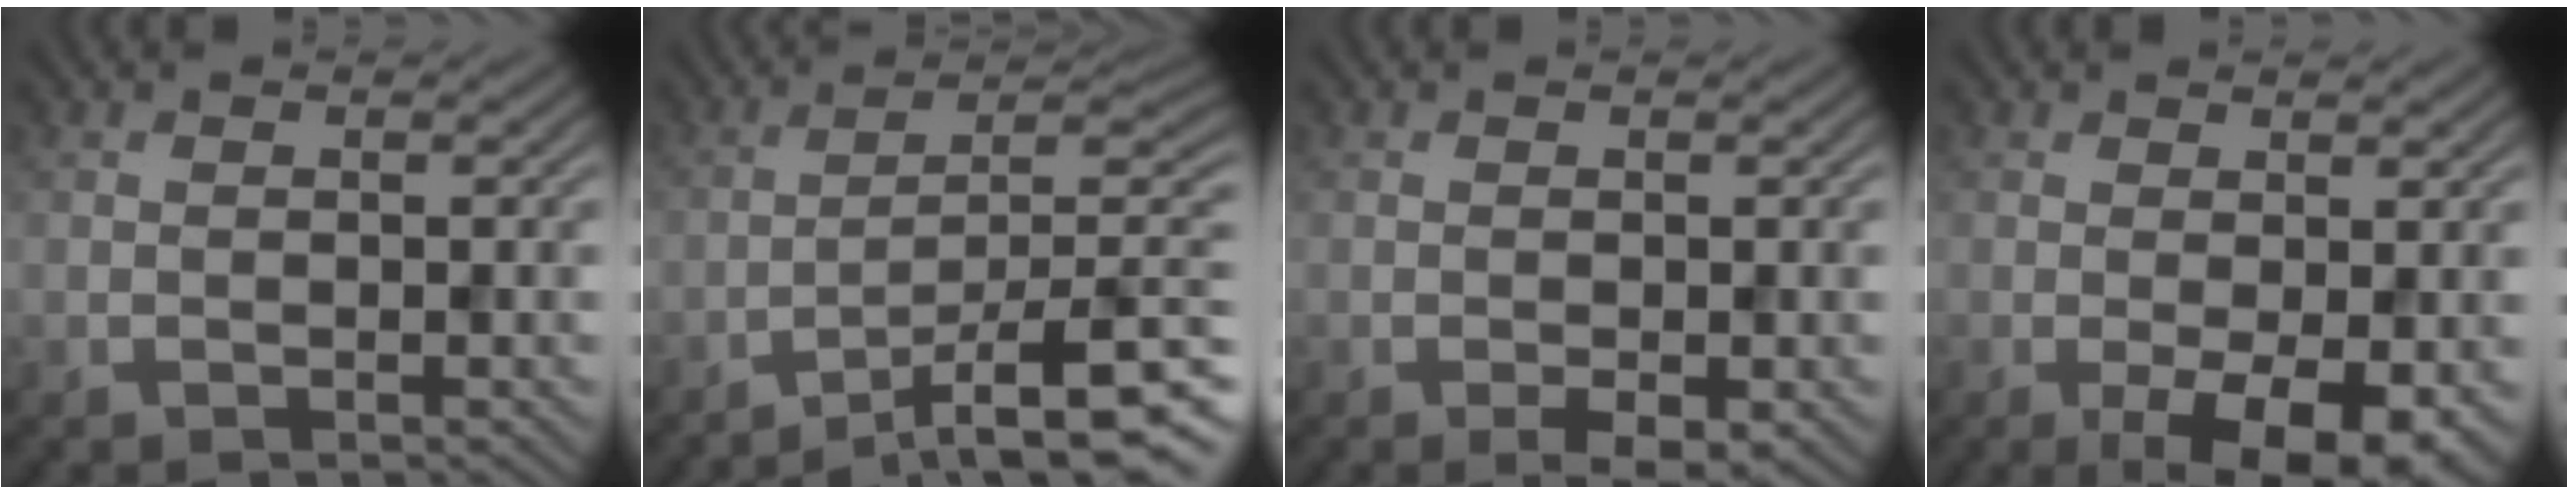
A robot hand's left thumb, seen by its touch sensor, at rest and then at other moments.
{"total": 12.6, "force": [-8.3, 2.3, 9.2], "torque": [-0.134, 0.006, -0.129]}
{"total": 1.9, "force": [-0.7, 0.7, 1.7], "torque": [-0.029, -0.007, -0.011]}
{"total": 6.0, "force": [-1.5, 2.1, 5.4], "torque": [-0.085, -0.009, -0.020]}